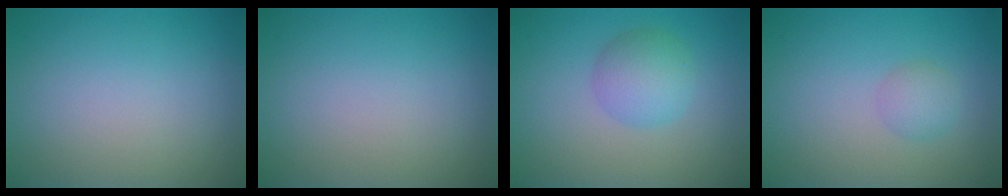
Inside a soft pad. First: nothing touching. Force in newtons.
{"total": 0.0}
{"total": 3.4, "press": 3.4, "slide": 0.1}
{"total": 1.6, "press": 1.6, "slide": 0.0}